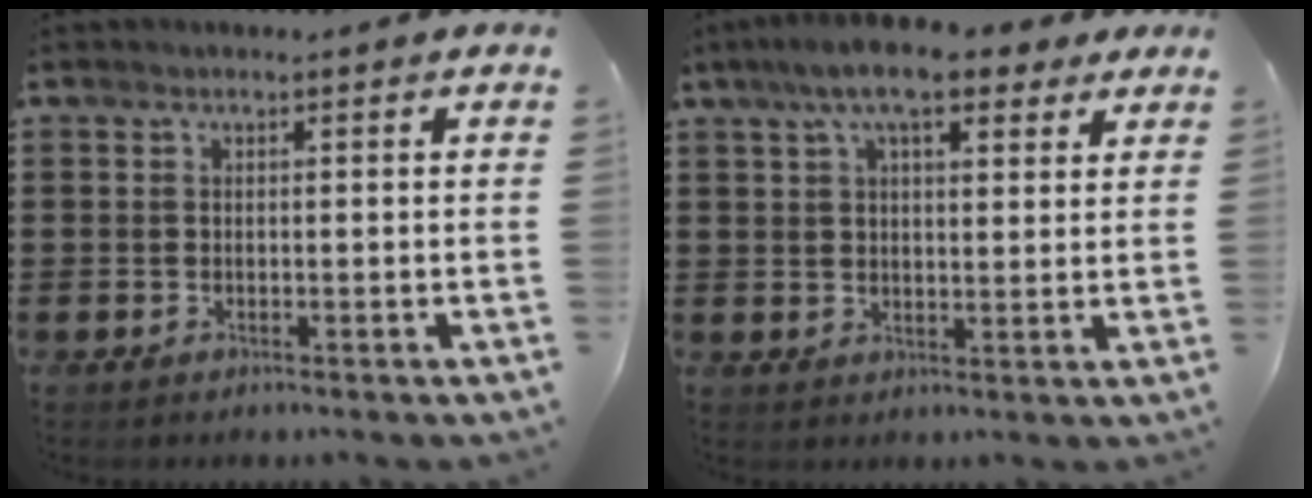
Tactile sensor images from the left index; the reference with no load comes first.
{"total": 9.1, "force": [6.4, 2.8, 5.9], "torque": [-0.123, 0.004, 0.114]}